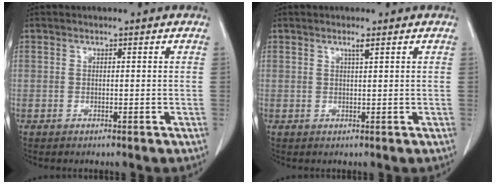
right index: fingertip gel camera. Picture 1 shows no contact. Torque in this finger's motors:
{"motor_torque": [0.01, 0.00, -0.02, 0.00]}